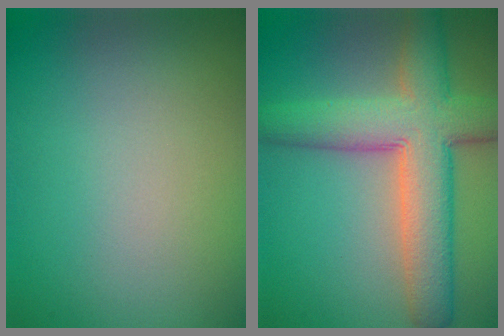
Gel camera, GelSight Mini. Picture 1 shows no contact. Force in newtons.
{"total": 8.5, "press": 8.5, "slide": 0.4}